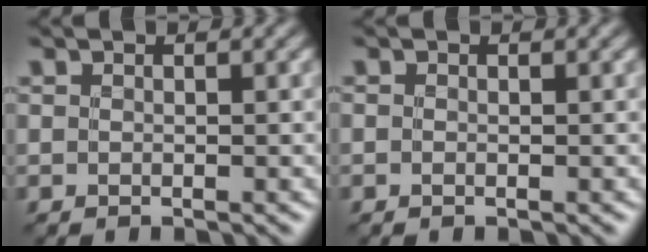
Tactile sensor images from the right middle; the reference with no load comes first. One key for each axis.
{"total": 0.0}